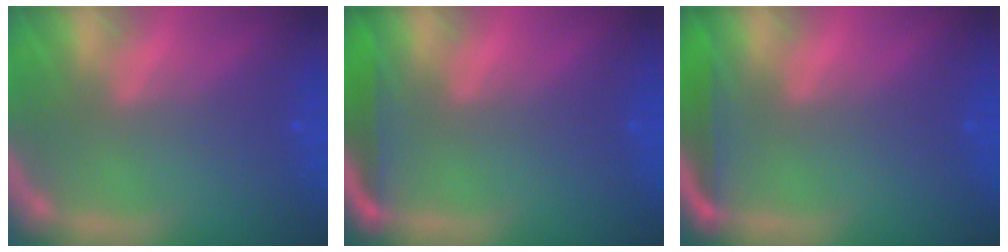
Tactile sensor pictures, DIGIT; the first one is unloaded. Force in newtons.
{"total": 3.0}
{"total": 3.0}